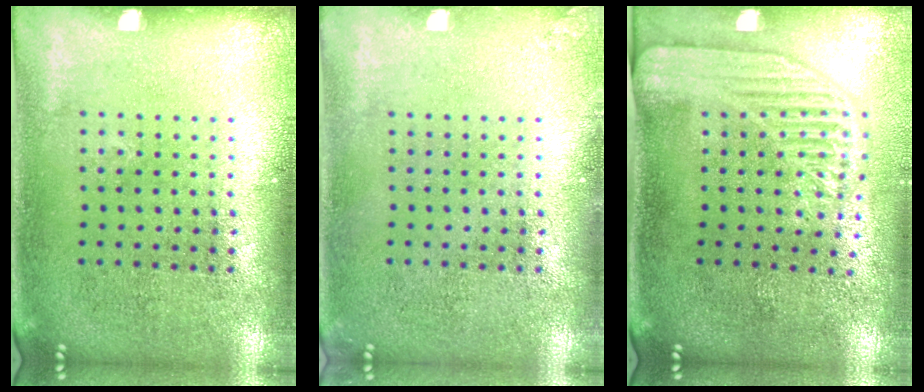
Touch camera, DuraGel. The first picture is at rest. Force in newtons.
{"total": 0.6, "press": 0.6, "slide": 0.0}
{"total": 2.2, "press": 1.9, "slide": 1.2}